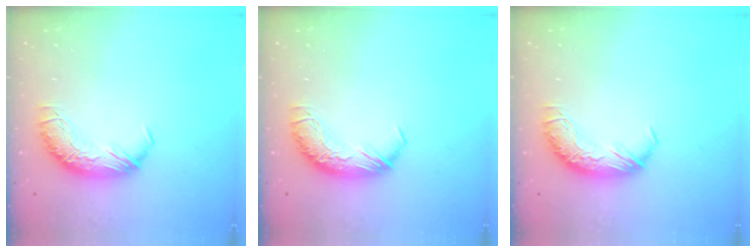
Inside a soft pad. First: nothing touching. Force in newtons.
{"total": 0.0}
{"total": 0.0}